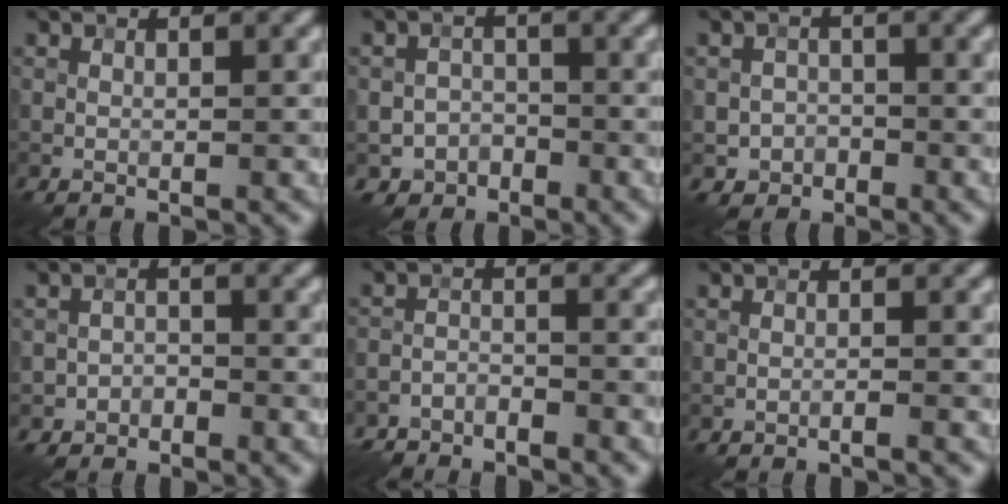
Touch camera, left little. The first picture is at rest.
{"total": 2.7, "force": [-1.7, 2.2, 0.2], "torque": [0.007, 0.003, -0.032]}
{"total": 2.0, "force": [-0.9, 1.8, 0.2], "torque": [0.005, 0.000, -0.019]}
{"total": 1.6, "force": [-1.2, 1.0, 0.1], "torque": [0.005, 0.005, -0.025]}
{"total": 3.8, "force": [-3.7, 0.8, 0.4], "torque": [-0.008, -0.001, -0.071]}
{"total": 0.7, "force": [-0.6, 0.1, 0.4], "torque": [-0.002, 0.004, -0.017]}